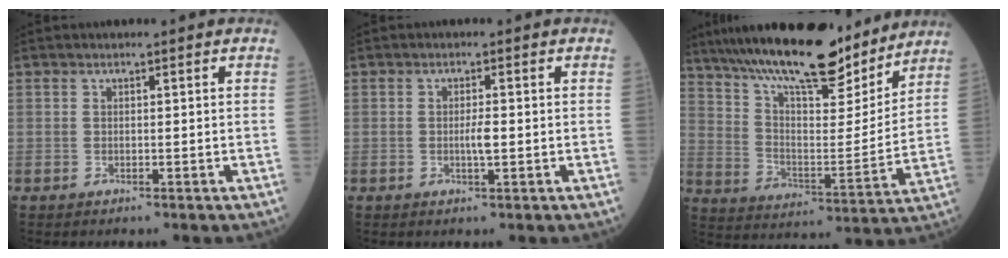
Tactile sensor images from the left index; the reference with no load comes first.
{"total": 2.0, "force": [-0.5, 0.2, 1.9], "torque": [-0.037, -0.004, -0.008]}
{"total": 22.7, "force": [18.7, 5.3, 11.7], "torque": [-0.205, 0.007, 0.297]}